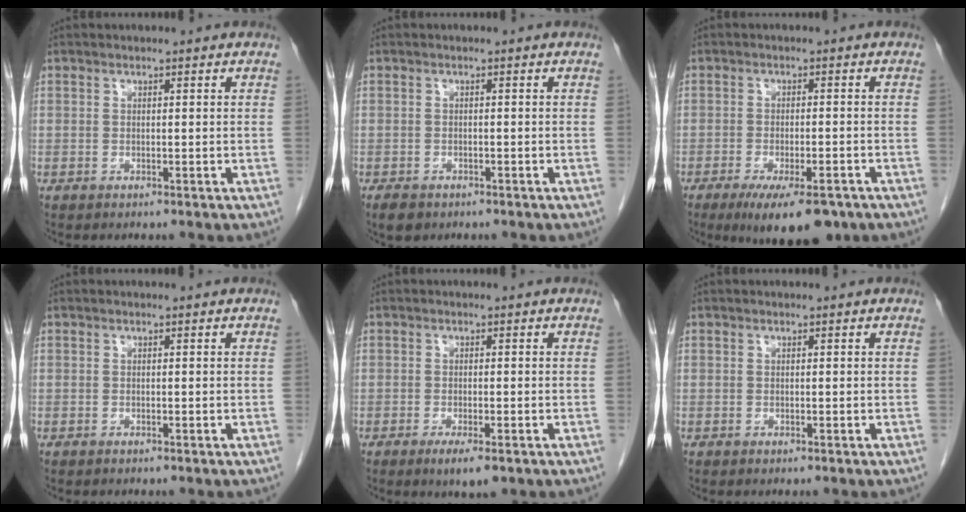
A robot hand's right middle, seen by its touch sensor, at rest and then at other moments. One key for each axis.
{"total": 2.7, "fx": -1.9, "fy": 1.5, "fz": 1.1, "tx": -0.018, "ty": -0.002, "tz": -0.025}
{"total": 10.0, "fx": -6.9, "fy": 2.8, "fz": 6.7, "tx": -0.096, "ty": -0.013, "tz": -0.103}
{"total": 0.0}
{"total": 3.4, "fx": -2.0, "fy": 0.8, "fz": 2.7, "tx": -0.043, "ty": -0.006, "tz": -0.028}
{"total": 0.0}